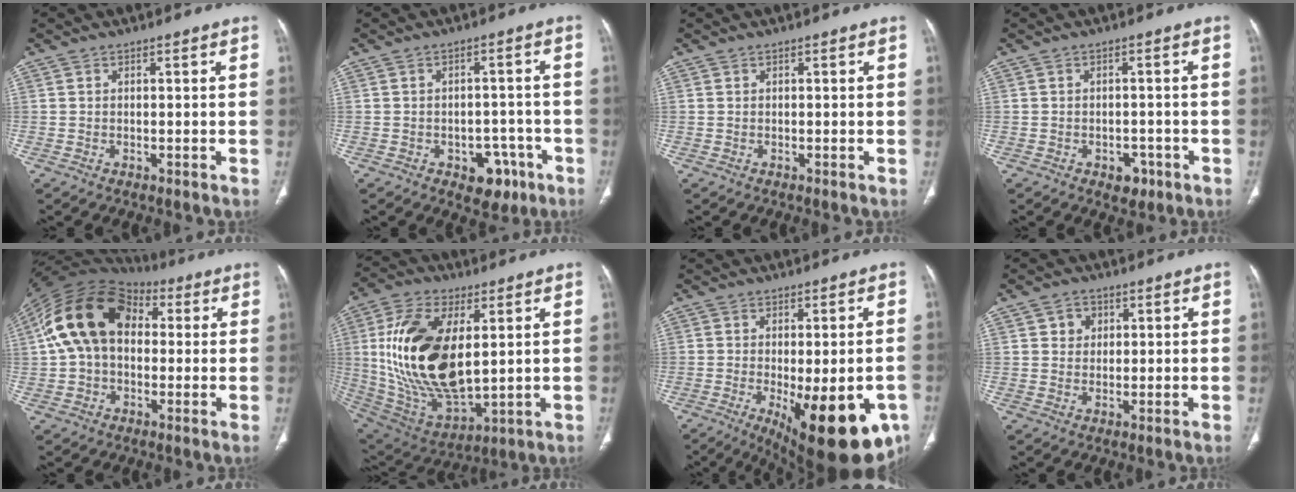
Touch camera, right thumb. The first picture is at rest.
{"total": 7.0, "force": [-3.5, 4.7, 3.8], "torque": [-0.017, 0.027, -0.040]}
{"total": 0.0}
{"total": 3.7, "force": [-1.9, 2.6, 1.9], "torque": [-0.007, 0.007, -0.019]}
{"total": 17.7, "force": [3.2, 12.2, 12.5], "torque": [-0.226, 0.040, 0.047]}
{"total": 23.9, "force": [3.8, 12.4, 20.1], "torque": [-0.386, -0.024, 0.082]}
{"total": 19.3, "force": [-7.6, 7.4, 16.2], "torque": [-0.168, -0.012, -0.088]}
{"total": 3.4, "force": [1.3, 2.9, 1.2], "torque": [-0.001, -0.004, 0.020]}